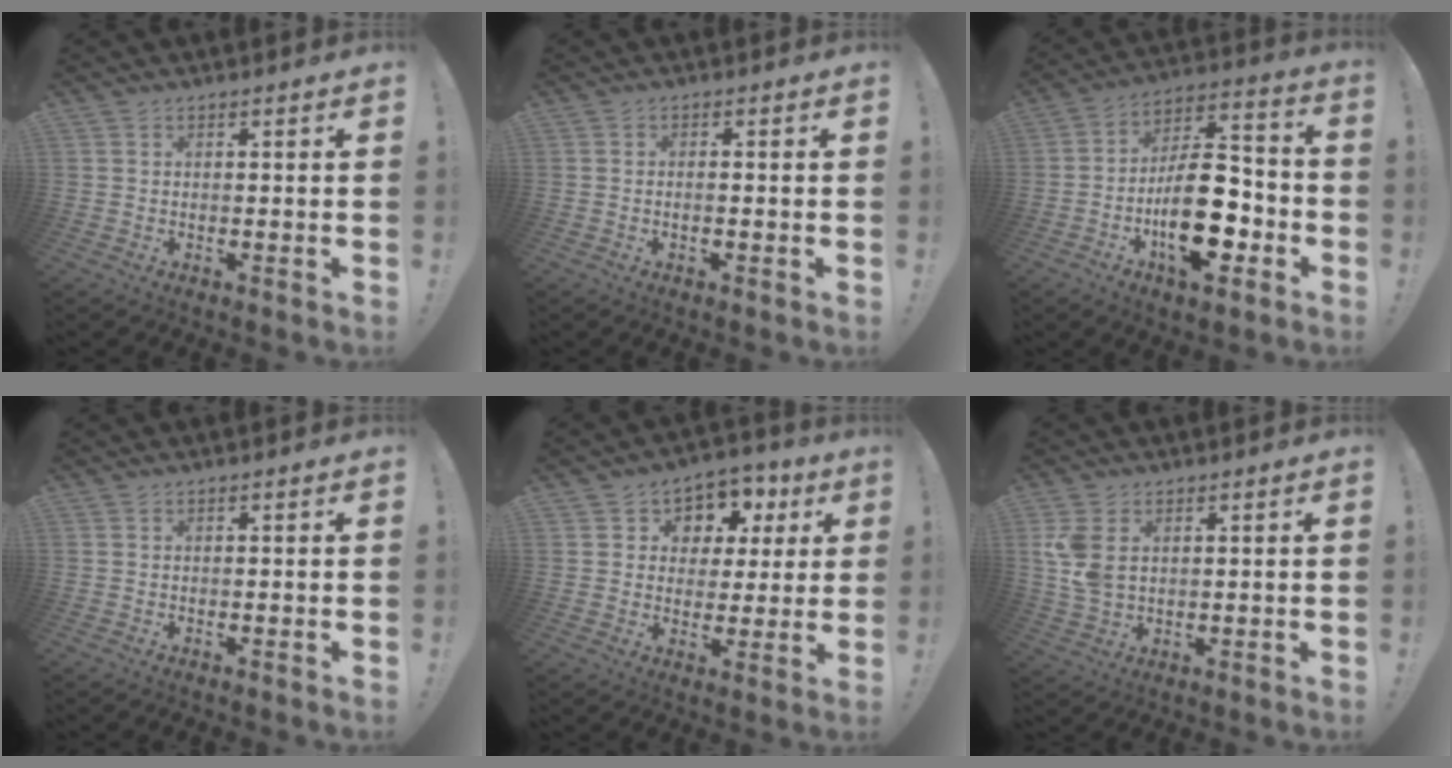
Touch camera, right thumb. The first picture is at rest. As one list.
[{"total": 1.2, "force": [-0.9, 0.2, 0.7], "torque": [-0.022, 0.005, -0.013]}, {"total": 21.1, "force": [-6.6, 10.3, 17.2], "torque": [-0.296, 0.044, -0.098]}, {"total": 0.0}, {"total": 7.4, "force": [2.4, 6.6, 2.4], "torque": [-0.025, -0.018, 0.047]}, {"total": 7.2, "force": [2.3, 4.8, 4.9], "torque": [-0.090, -0.006, 0.045]}]